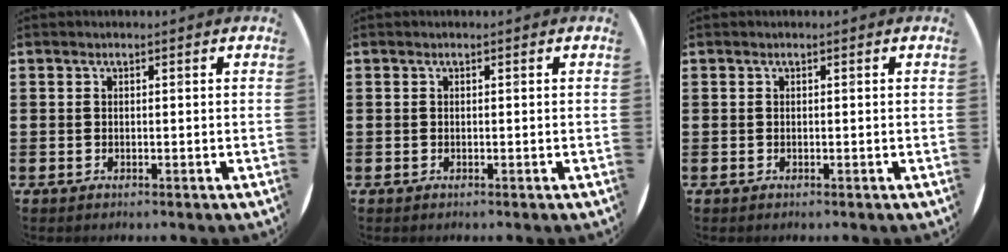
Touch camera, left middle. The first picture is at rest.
{"total": 0.0}
{"total": 0.0}